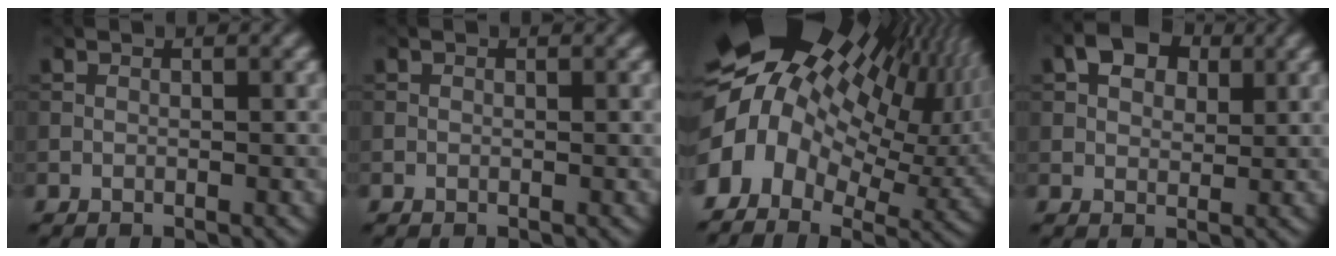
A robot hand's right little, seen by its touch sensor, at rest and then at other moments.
{"total": 0.0}
{"total": 17.6, "force": [2.2, 11.5, 13.2], "torque": [-0.200, -0.005, 0.071]}
{"total": 3.9, "force": [1.6, 2.7, 2.4], "torque": [-0.042, 0.006, 0.024]}